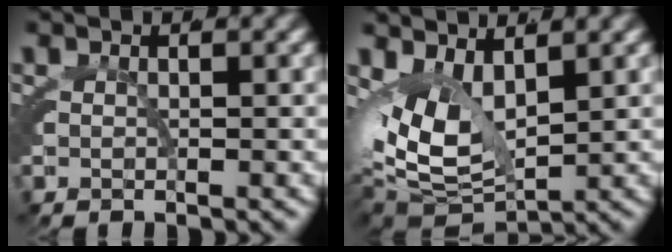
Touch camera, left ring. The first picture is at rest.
{"total": 9.8, "force": [-0.4, 7.2, 6.6], "torque": [-0.149, -0.053, 0.014]}